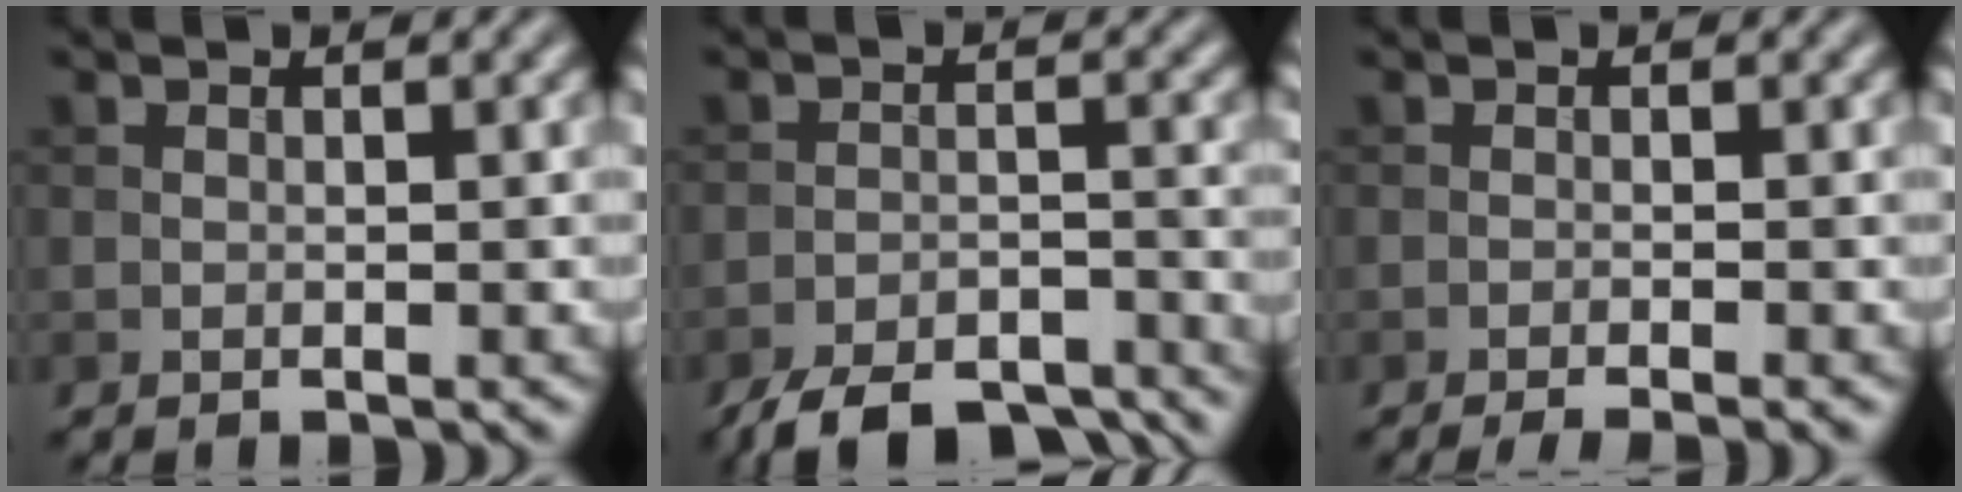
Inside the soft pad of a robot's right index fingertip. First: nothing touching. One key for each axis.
{"total": 9.2, "fx": -8.0, "fy": 3.0, "fz": 3.5, "tx": -0.052, "ty": -0.020, "tz": -0.119}
{"total": 2.7, "fx": -1.6, "fy": 0.5, "fz": 2.0, "tx": -0.028, "ty": 0.003, "tz": -0.031}